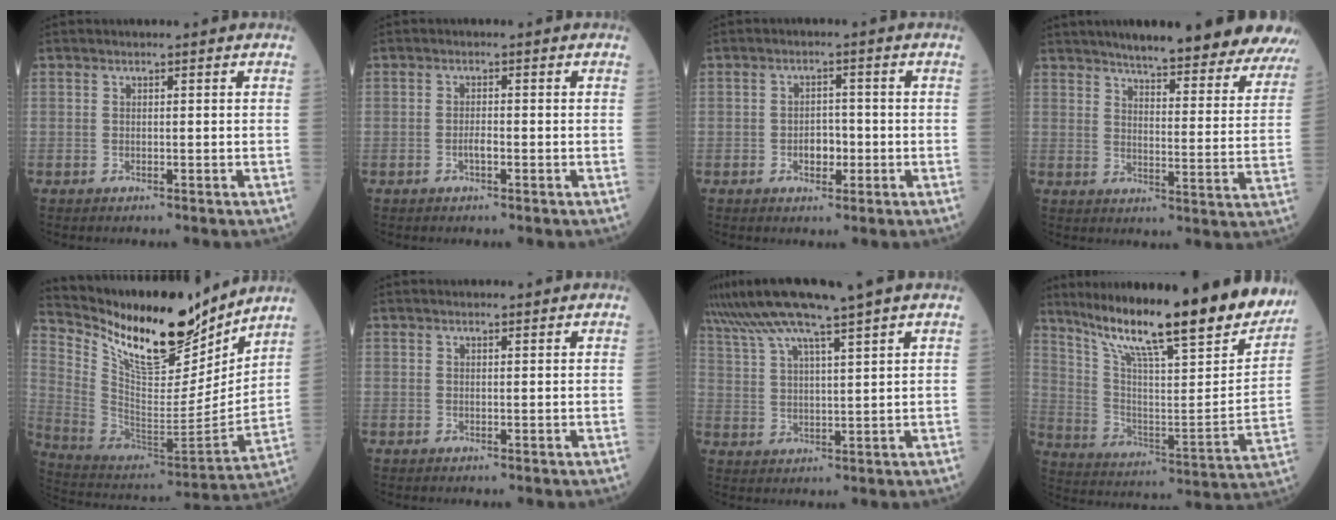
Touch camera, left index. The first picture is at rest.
{"total": 1.4, "force": [-0.6, 0.4, 1.2], "torque": [-0.024, 0.002, -0.011]}
{"total": 3.2, "force": [-1.0, 2.0, 2.3], "torque": [-0.035, 0.006, -0.014]}
{"total": 25.4, "force": [22.8, 3.2, 10.6], "torque": [-0.127, -0.056, 0.268]}
{"total": 20.5, "force": [16.6, 5.8, 10.6], "torque": [-0.202, -0.021, 0.295]}
{"total": 1.0, "force": [1.0, 0.3, 0.3], "torque": [-0.011, 0.013, 0.017]}
{"total": 10.7, "force": [8.6, -1.3, 6.2], "torque": [-0.115, 0.017, 0.153]}
{"total": 28.2, "force": [23.0, 2.9, 16.1], "torque": [-0.265, -0.050, 0.331]}